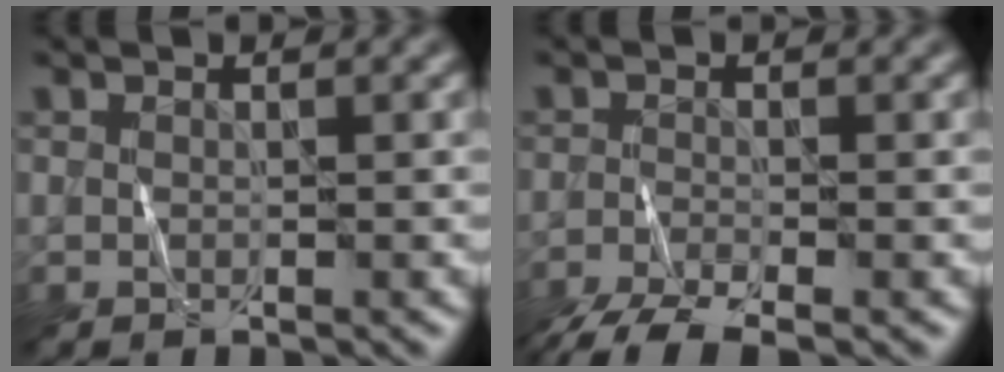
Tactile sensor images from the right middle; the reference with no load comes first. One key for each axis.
{"total": 5.0, "fx": -3.9, "fy": 1.2, "fz": 2.9, "tx": -0.057, "ty": -0.015, "tz": -0.080}